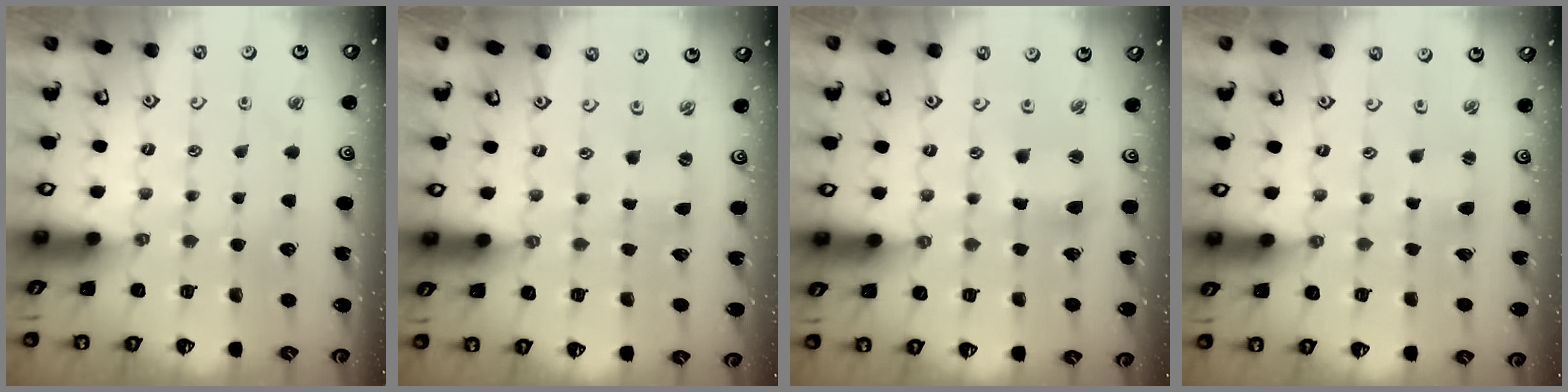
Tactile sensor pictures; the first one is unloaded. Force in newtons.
{"total": 0.0}
{"total": 4.8, "press": 4.7, "slide": 0.7}
{"total": 2.9, "press": 2.8, "slide": 0.4}